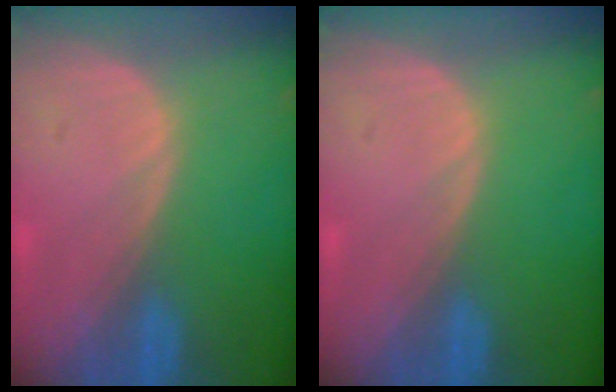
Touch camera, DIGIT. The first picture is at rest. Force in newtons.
{"total": 0.0}